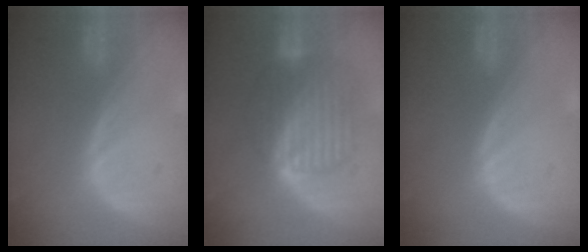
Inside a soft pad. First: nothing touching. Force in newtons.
{"total": 9.9, "press": 9.8, "slide": 1.0}
{"total": 0.0}